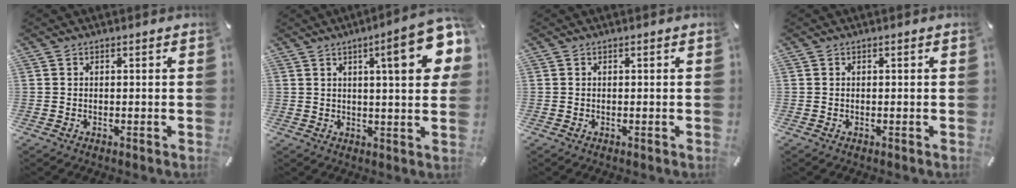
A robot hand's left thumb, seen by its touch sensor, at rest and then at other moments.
{"total": 16.3, "force": [6.2, 3.8, 14.6], "torque": [-0.200, -0.025, 0.087]}
{"total": 0.0}
{"total": 0.0}